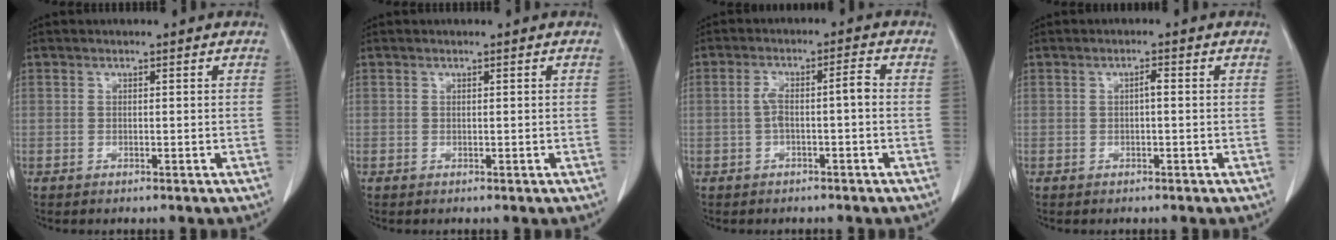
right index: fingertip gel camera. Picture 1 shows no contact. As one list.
[{"total": 0.0}, {"total": 4.4, "force": [-0.6, 0.8, 4.3], "torque": [-0.082, 0.024, -0.007]}, {"total": 1.1, "force": [-0.1, 0.2, 1.0], "torque": [-0.017, 0.003, -0.001]}]